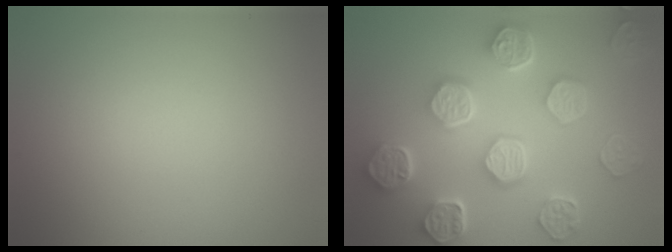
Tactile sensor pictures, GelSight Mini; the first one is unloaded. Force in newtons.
{"total": 8.3, "press": 6.4, "slide": 5.3}